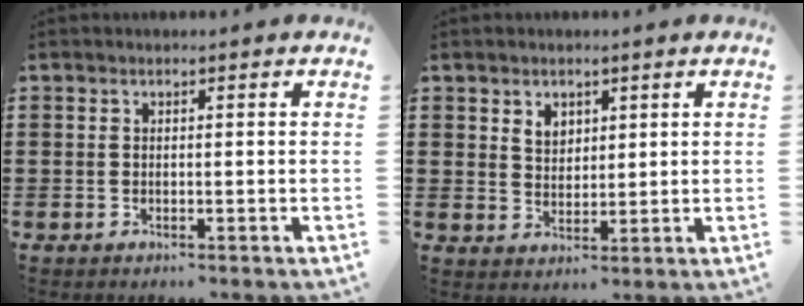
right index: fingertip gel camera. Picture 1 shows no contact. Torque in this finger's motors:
{"motor_torque": [0.07, -0.07, 0.03, 0.04]}